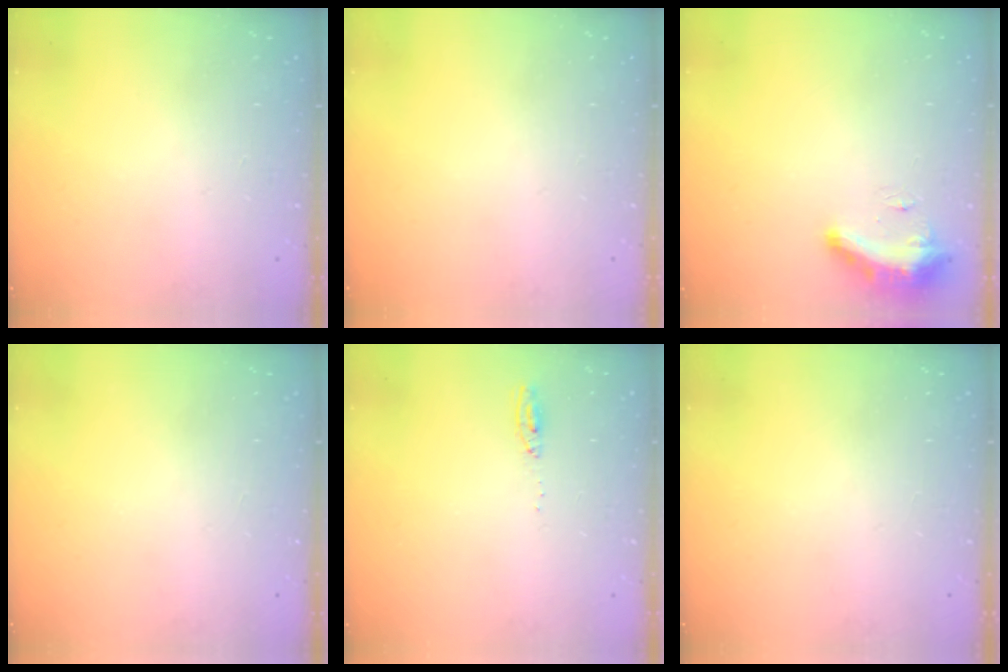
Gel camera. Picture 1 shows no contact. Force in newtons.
{"total": 0.0}
{"total": 8.8, "press": 8.7, "slide": 0.8}
{"total": 0.0}
{"total": 4.6, "press": 4.4, "slide": 1.3}
{"total": 0.0}